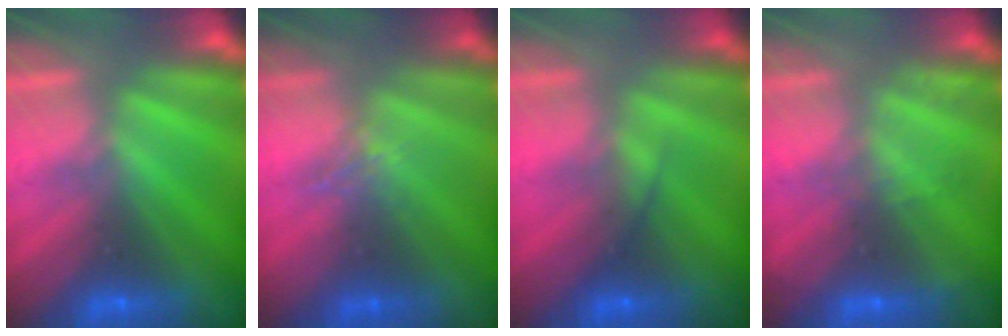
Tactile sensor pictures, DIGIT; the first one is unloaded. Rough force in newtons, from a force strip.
{"total": 1.0}
{"total": 2.3}
{"total": 2.2}